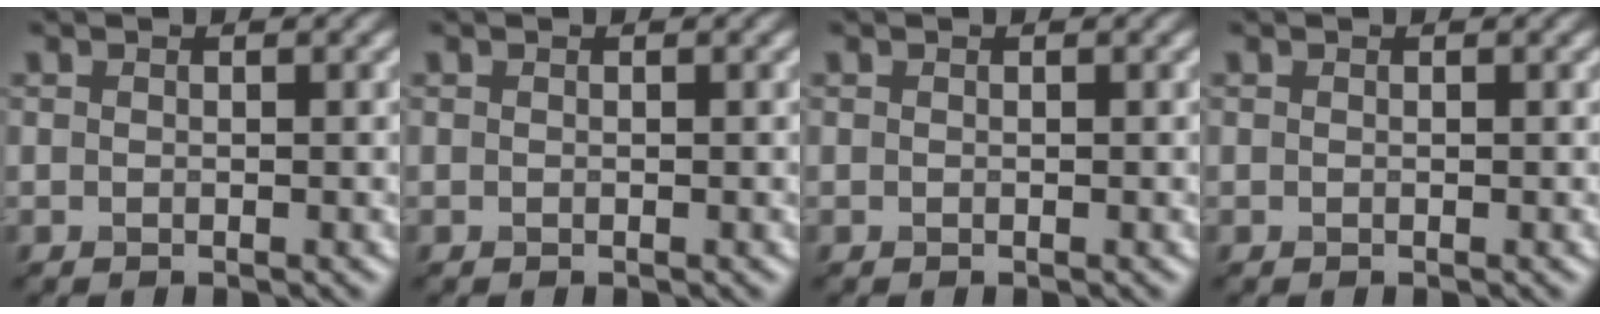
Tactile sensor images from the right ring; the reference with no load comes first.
{"total": 0.0}
{"total": 0.0}
{"total": 0.0}